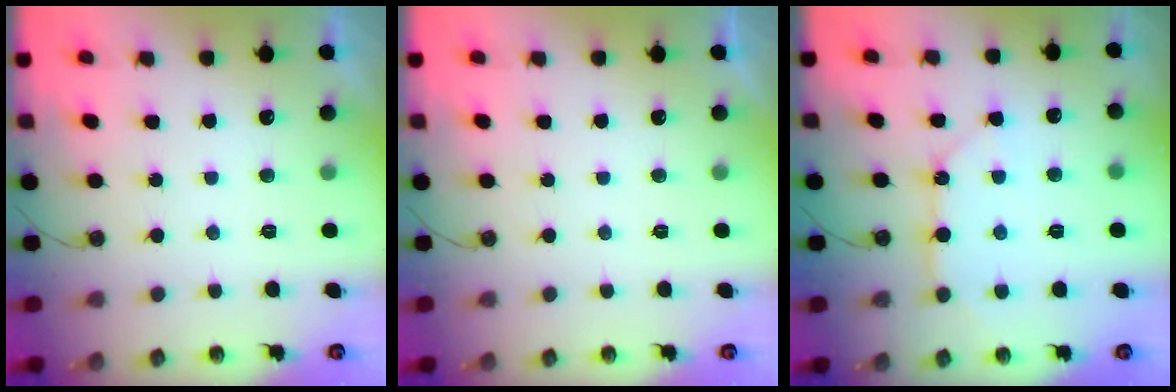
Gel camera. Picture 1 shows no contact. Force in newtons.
{"total": 0.0}
{"total": 10.4, "press": 10.3, "slide": 1.2}